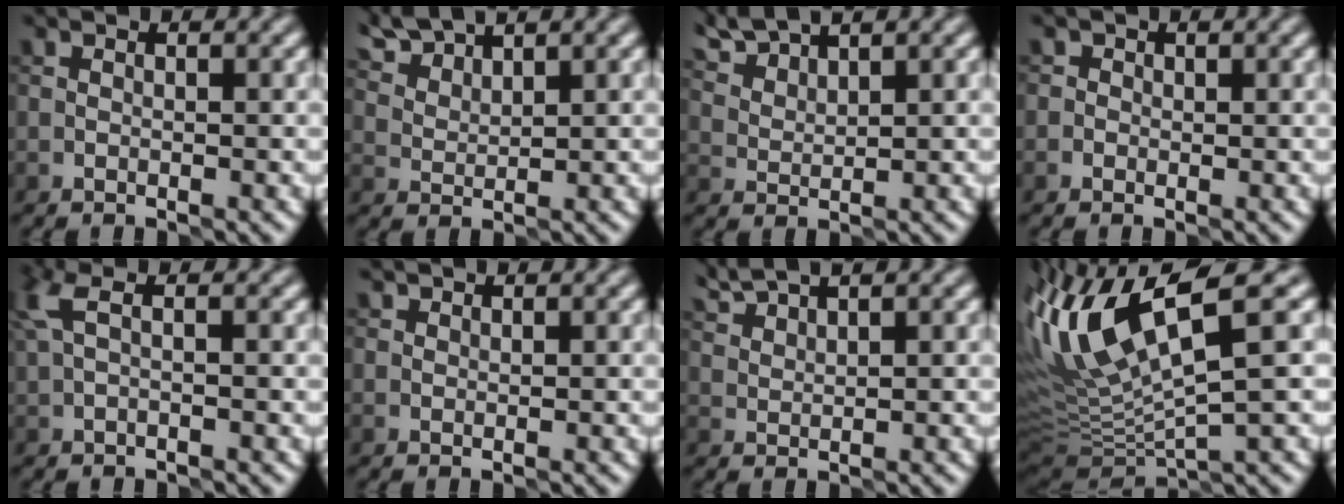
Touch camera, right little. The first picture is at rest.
{"total": 4.4, "force": [4.0, 1.0, 1.7], "torque": [-0.052, 0.002, 0.093]}
{"total": 4.0, "force": [3.7, 0.6, 1.5], "torque": [-0.047, 0.011, 0.080]}
{"total": 1.1, "force": [0.4, 0.9, 0.4], "torque": [0.006, 0.001, -0.004]}
{"total": 2.5, "force": [0.9, 0.6, 2.2], "torque": [-0.058, 0.010, 0.014]}
{"total": 0.9, "force": [0.9, 0.2, 0.2], "torque": [-0.005, 0.000, 0.016]}
{"total": 2.9, "force": [2.7, 0.0, 1.1], "torque": [-0.032, 0.013, 0.065]}
{"total": 11.7, "force": [3.9, 3.0, 10.5], "torque": [-0.225, 0.013, 0.079]}